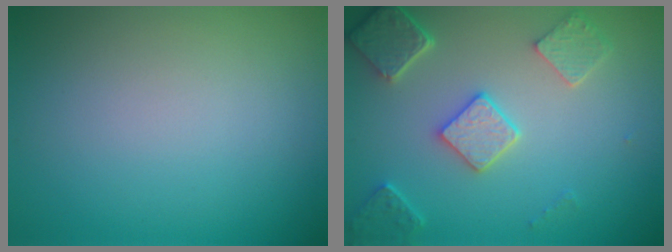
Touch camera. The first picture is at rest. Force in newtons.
{"total": 4.7, "press": 3.9, "slide": 2.8}